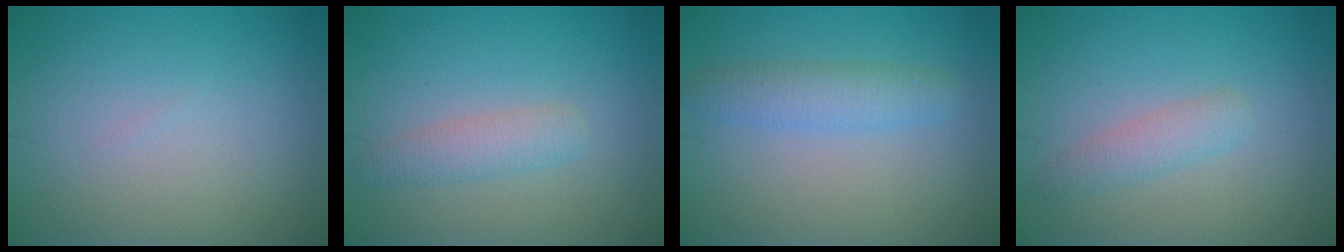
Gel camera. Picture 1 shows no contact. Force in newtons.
{"total": 2.2, "press": 2.2, "slide": 0.1}
{"total": 2.7, "press": 2.7, "slide": 0.2}
{"total": 1.9, "press": 1.9, "slide": 0.1}